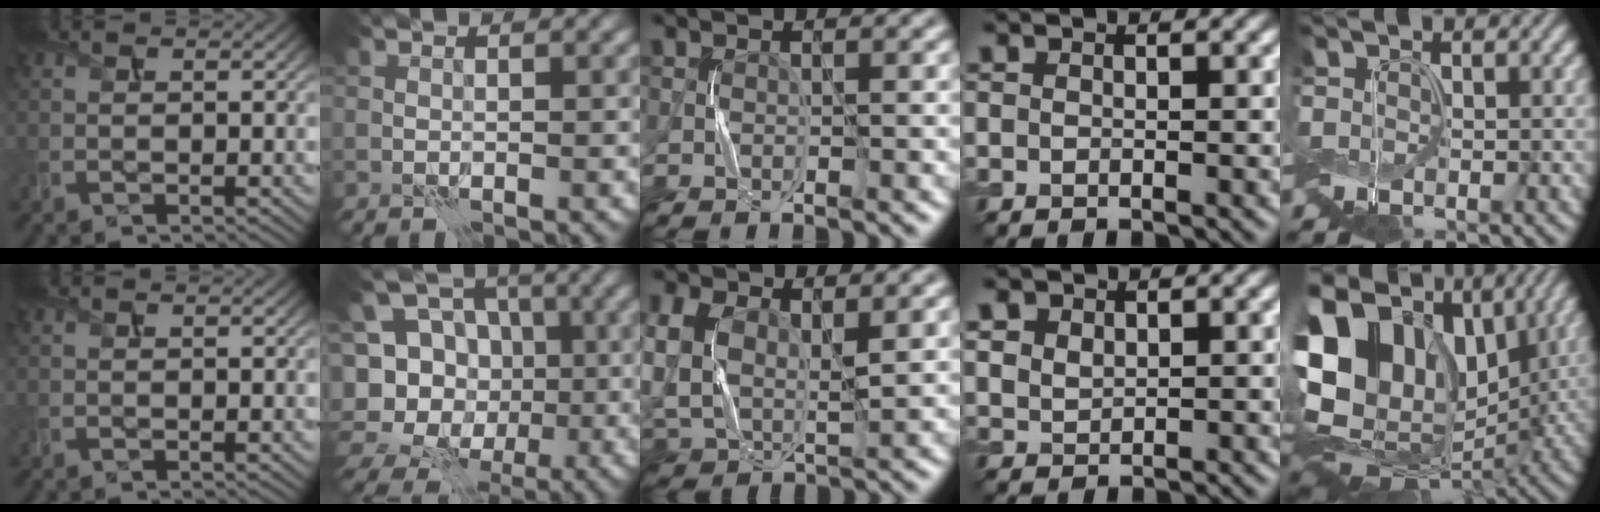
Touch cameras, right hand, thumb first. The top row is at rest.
{"index": {"total": 14.0, "force": [-5.8, 12.0, 4.1], "torque": [-0.116, 0.003, -0.091]}, "middle": {"total": 7.5, "force": [1.8, 5.1, 5.1], "torque": [-0.134, -0.005, 0.047]}, "ring": {"total": 2.0, "force": [1.1, 1.4, 0.8], "torque": [-0.019, 0.000, 0.026]}, "little": {"total": 17.5, "force": [2.5, 12.8, 11.6], "torque": [-0.219, 0.008, 0.063]}}